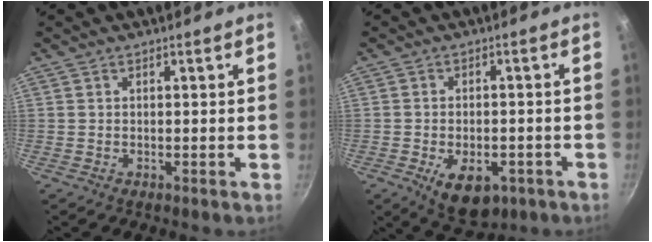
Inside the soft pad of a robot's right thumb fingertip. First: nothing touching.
{"total": 9.5, "force": [-3.8, 5.5, 6.7], "torque": [-0.080, 0.009, -0.041]}